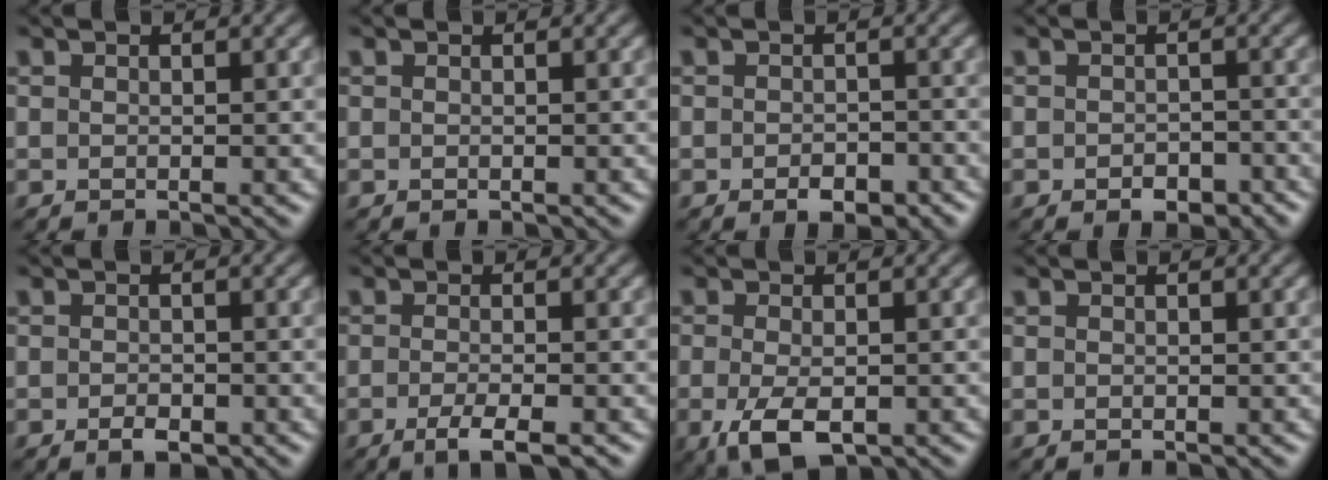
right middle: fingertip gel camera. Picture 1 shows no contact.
{"total": 0.0}
{"total": 2.4, "force": [-1.2, 1.3, 1.6], "torque": [-0.024, -0.003, -0.017]}
{"total": 2.1, "force": [-1.0, 1.3, 1.3], "torque": [-0.020, -0.003, -0.016]}
{"total": 1.4, "force": [-0.7, 0.8, 1.0], "torque": [-0.017, -0.003, -0.013]}
{"total": 2.9, "force": [-1.5, 0.6, 2.4], "torque": [-0.039, -0.004, -0.032]}
{"total": 4.6, "force": [-1.7, 2.2, 3.7], "torque": [-0.080, -0.012, -0.029]}
{"total": 0.0}